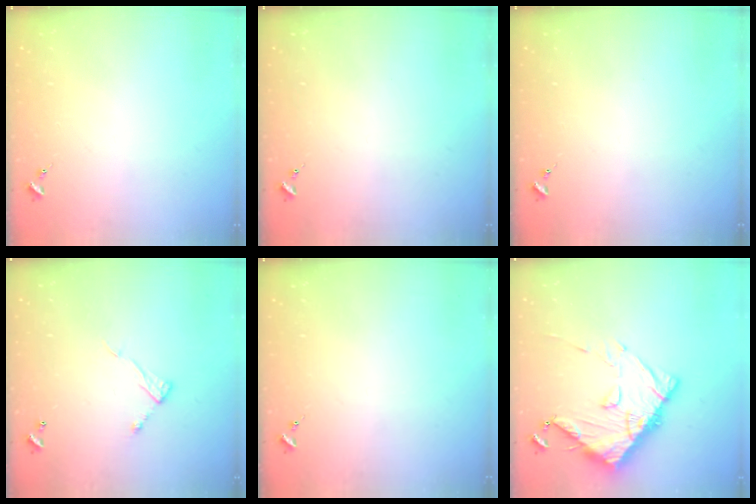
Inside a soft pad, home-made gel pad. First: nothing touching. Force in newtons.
{"total": 0.0}
{"total": 0.0}
{"total": 6.6, "press": 6.6, "slide": 0.3}
{"total": 0.0}
{"total": 14.1, "press": 14.0, "slide": 1.6}